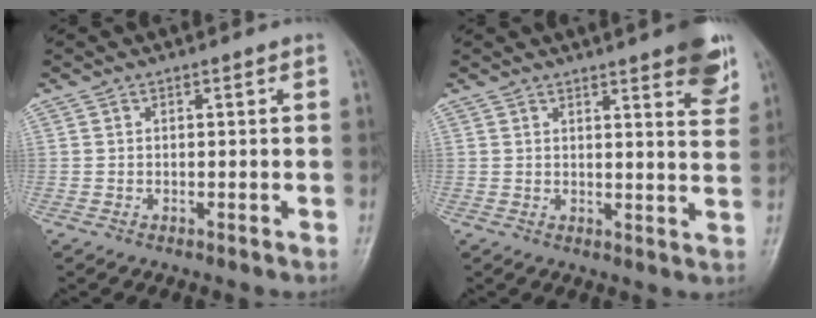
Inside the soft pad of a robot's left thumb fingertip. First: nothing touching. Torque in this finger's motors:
{"motor_torque": [1.09, 0.55, 0.61, -0.70, 0.01]}